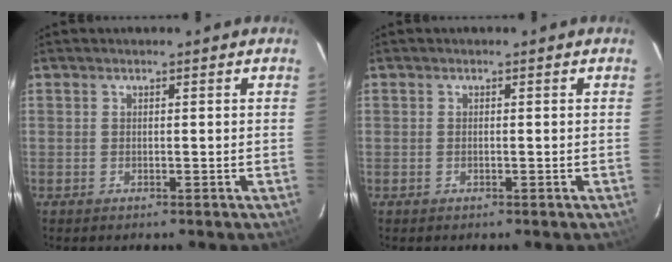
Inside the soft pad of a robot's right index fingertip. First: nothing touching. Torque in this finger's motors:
{"motor_torque": [-0.29, 0.22, -0.04, 0.00]}